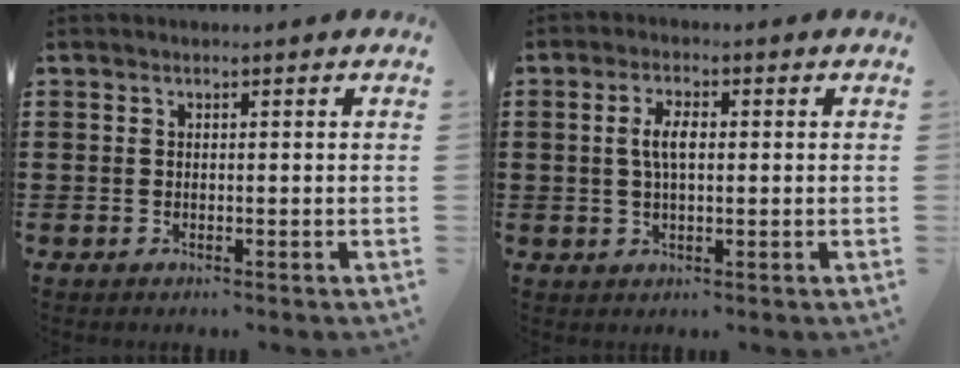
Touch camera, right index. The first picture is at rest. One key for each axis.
{"total": 4.0, "fx": 0.4, "fy": 1.7, "fz": 3.6, "tx": -0.078, "ty": 0.005, "tz": 0.001}